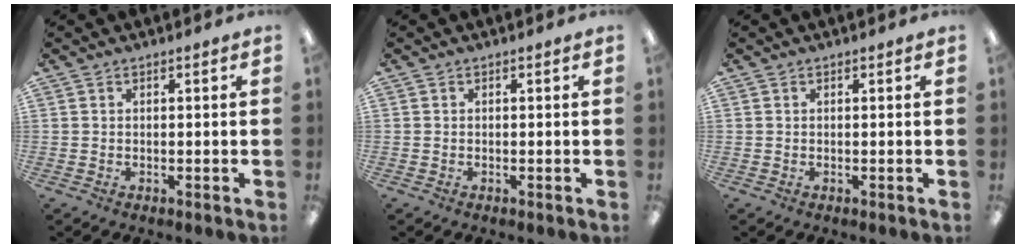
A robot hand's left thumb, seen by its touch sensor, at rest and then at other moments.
{"total": 0.0}
{"total": 0.0}